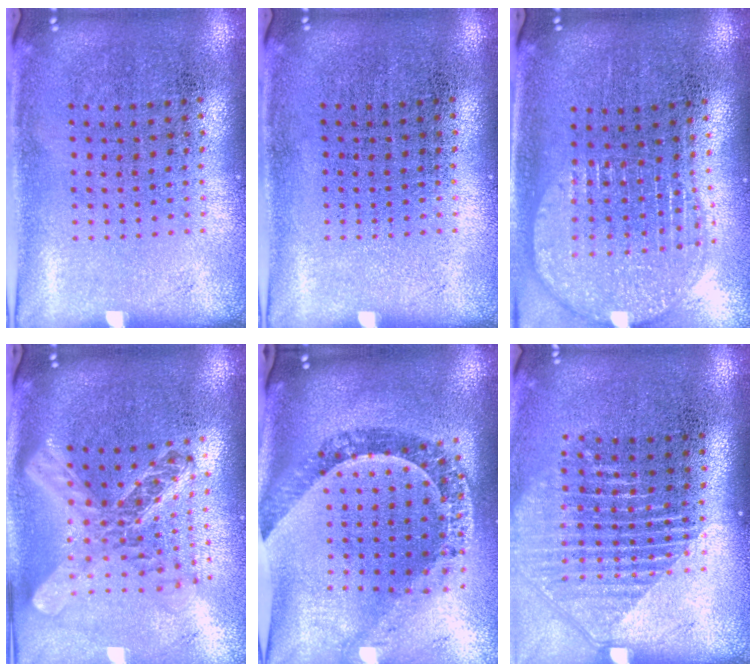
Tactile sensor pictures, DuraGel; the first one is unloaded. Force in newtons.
{"total": 0.0}
{"total": 1.9, "press": 1.6, "slide": 1.0}
{"total": 2.4, "press": 1.9, "slide": 1.4}
{"total": 1.4, "press": 1.3, "slide": 0.6}
{"total": 1.5, "press": 1.4, "slide": 0.6}